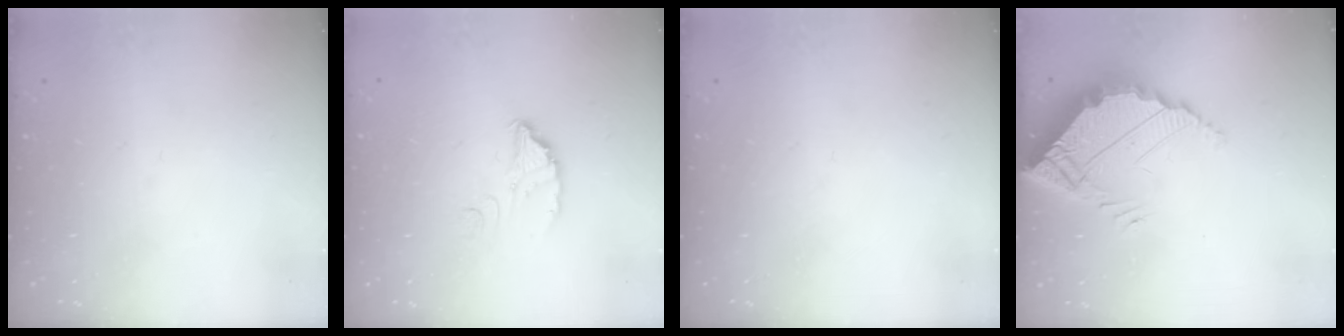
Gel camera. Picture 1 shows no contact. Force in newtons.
{"total": 4.2, "press": 4.1, "slide": 0.2}
{"total": 0.0}
{"total": 7.6, "press": 7.6, "slide": 0.5}